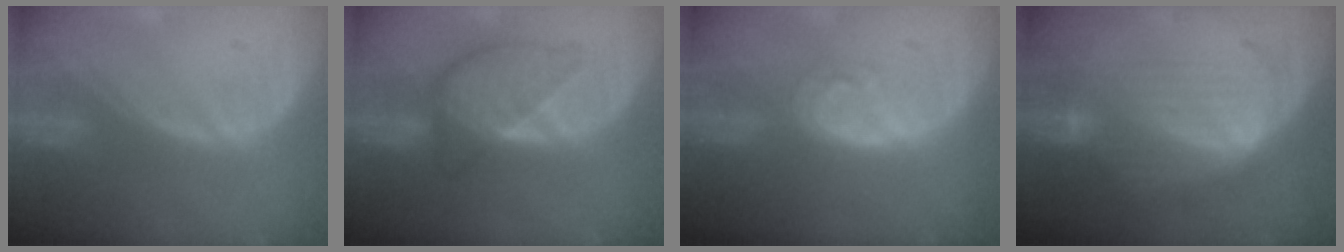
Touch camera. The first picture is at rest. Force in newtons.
{"total": 6.0, "press": 6.0, "slide": 0.4}
{"total": 4.5, "press": 3.9, "slide": 2.2}
{"total": 7.1, "press": 7.1, "slide": 0.8}